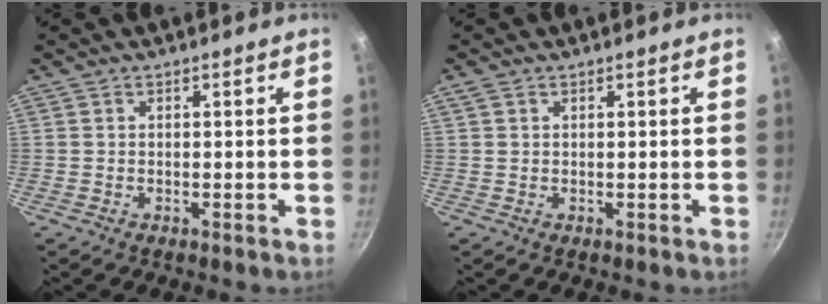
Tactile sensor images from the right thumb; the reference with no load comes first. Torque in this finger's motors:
{"motor_torque": [-0.12, 0.66, 0.37, 0.15, 0.22]}